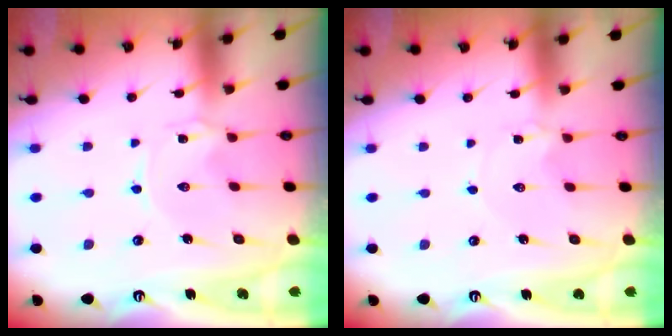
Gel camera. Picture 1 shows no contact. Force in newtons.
{"total": 1.8, "press": 1.8, "slide": 0.2}